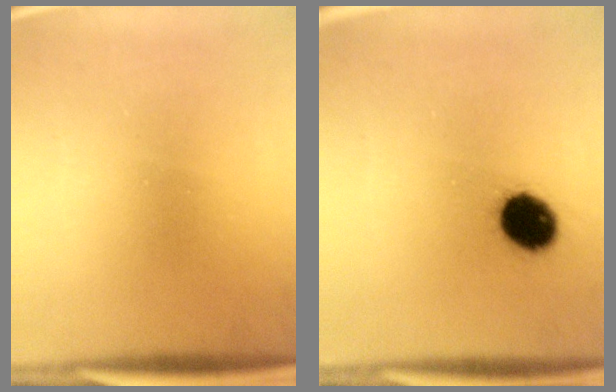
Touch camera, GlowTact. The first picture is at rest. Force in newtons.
{"total": 9.3}